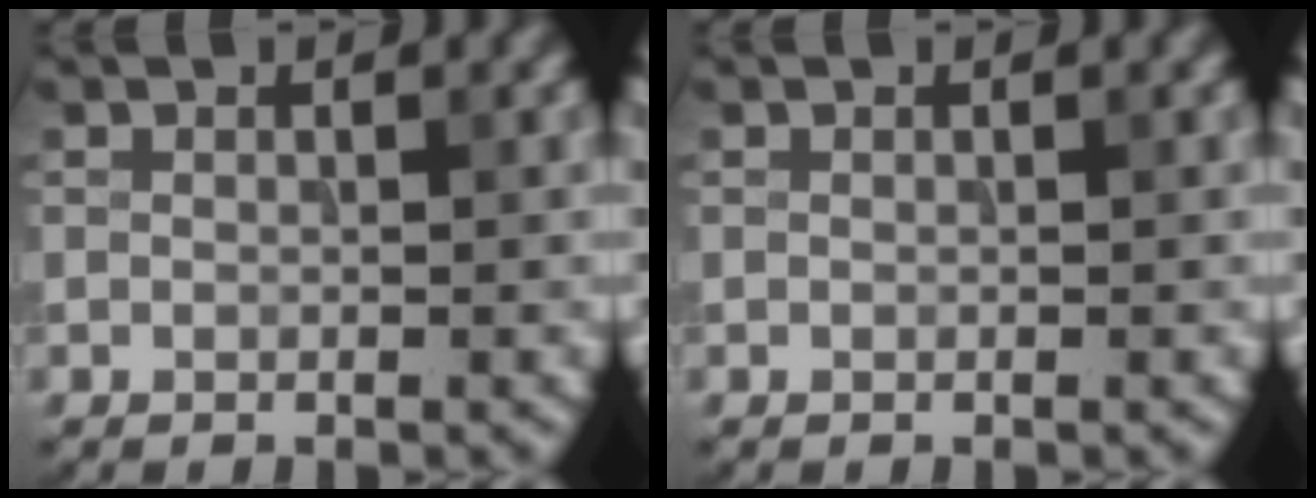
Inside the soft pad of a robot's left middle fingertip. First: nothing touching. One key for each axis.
{"total": 0.0}